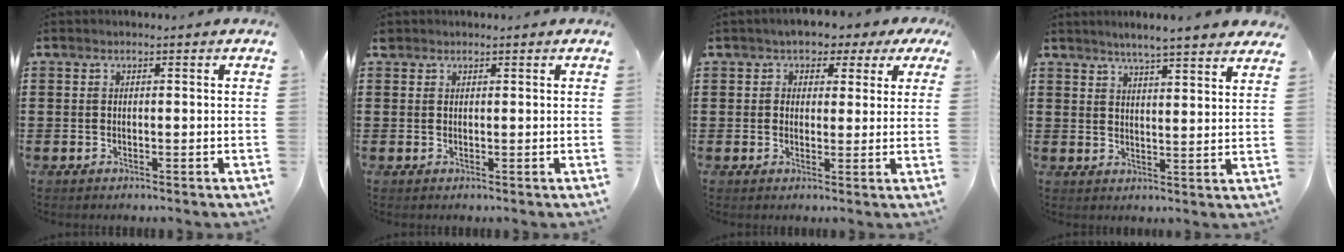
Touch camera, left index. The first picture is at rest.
{"total": 0.9, "force": [0.7, 0.5, 0.2], "torque": [-0.007, 0.003, 0.013]}
{"total": 2.8, "force": [1.6, 2.2, 0.5], "torque": [-0.028, 0.003, 0.023]}
{"total": 4.3, "force": [4.0, -0.4, 1.4], "torque": [-0.040, -0.015, 0.070]}